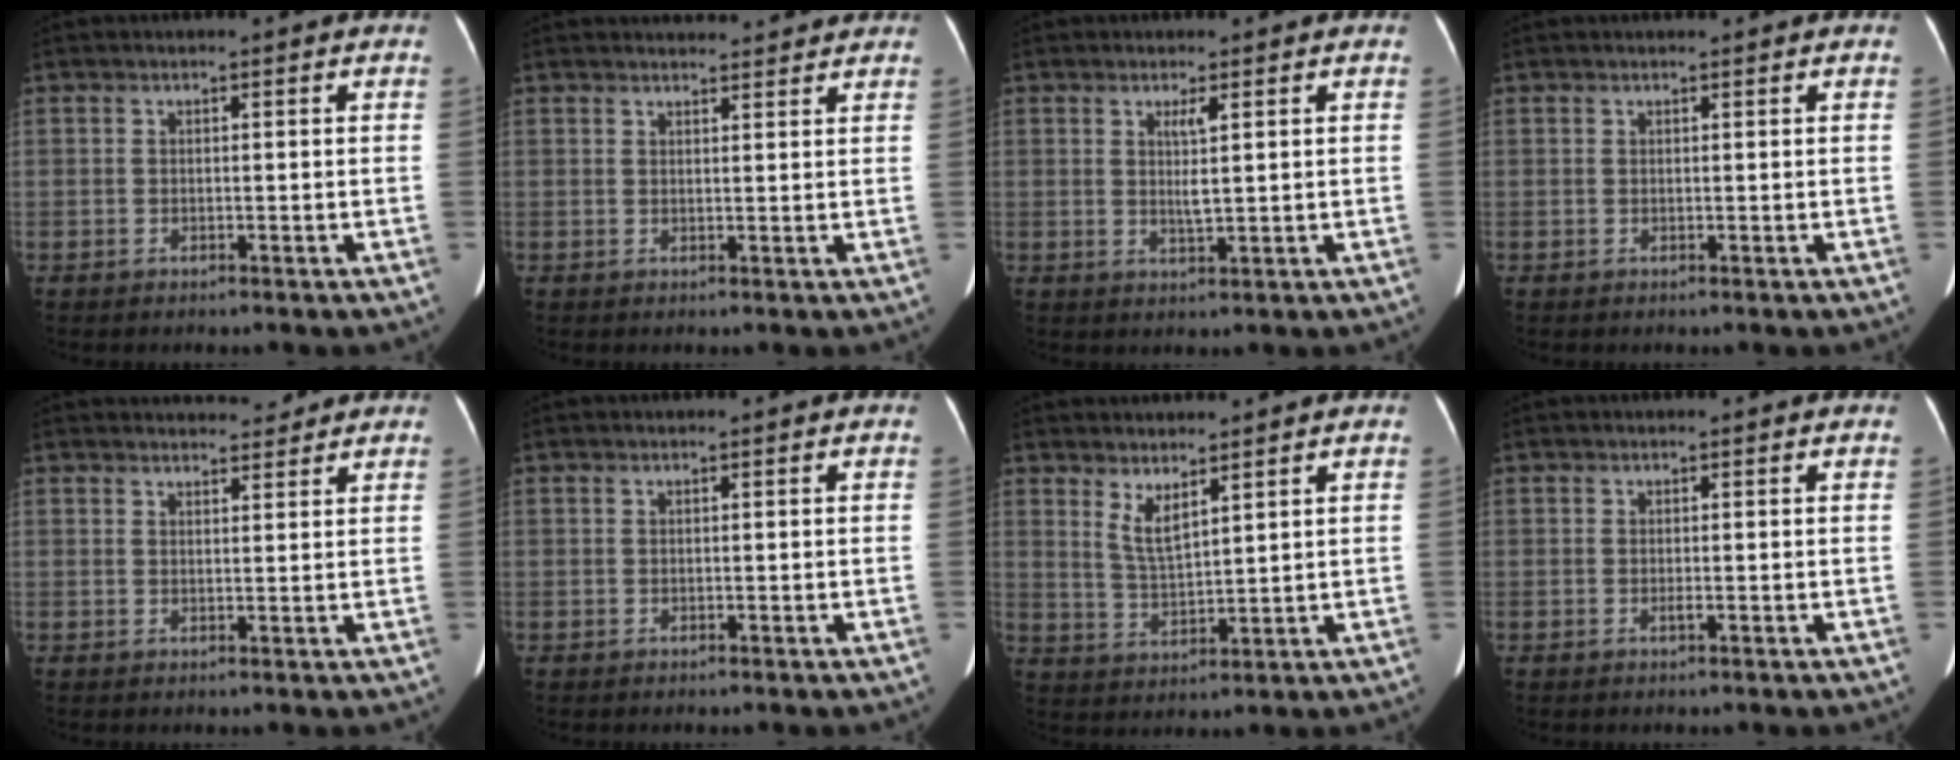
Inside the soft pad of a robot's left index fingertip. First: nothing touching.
{"total": 6.0, "force": [5.8, 1.0, 1.1], "torque": [-0.009, 0.019, 0.064]}
{"total": 2.7, "force": [0.8, 0.1, 2.5], "torque": [-0.049, -0.002, 0.016]}
{"total": 0.9, "force": [0.8, 0.2, 0.3], "torque": [-0.010, 0.008, 0.012]}
{"total": 5.5, "force": [5.2, 1.3, 1.2], "torque": [-0.009, 0.008, 0.063]}
{"total": 0.0}
{"total": 4.1, "force": [2.9, 0.8, 2.8], "torque": [-0.063, -0.014, 0.065]}
{"total": 0.5, "force": [-0.3, 0.0, 0.4], "torque": [-0.009, -0.006, -0.003]}